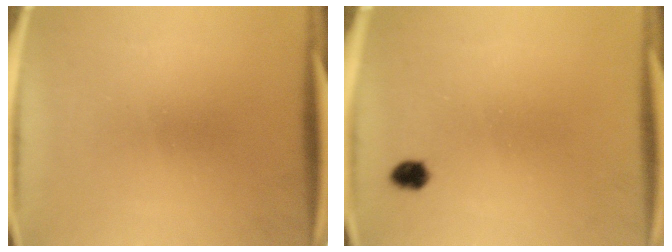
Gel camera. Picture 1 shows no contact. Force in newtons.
{"total": 2.1}